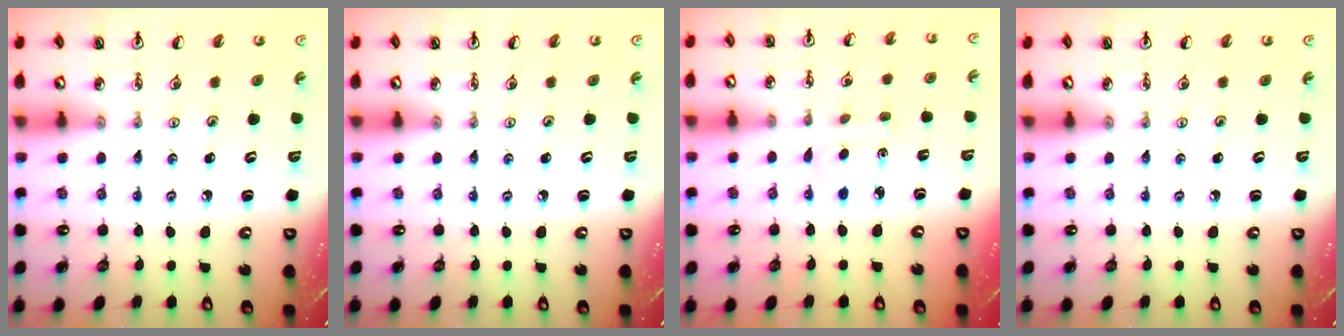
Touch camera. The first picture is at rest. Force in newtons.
{"total": 0.0}
{"total": 1.9, "press": 1.9, "slide": 0.4}
{"total": 0.0}